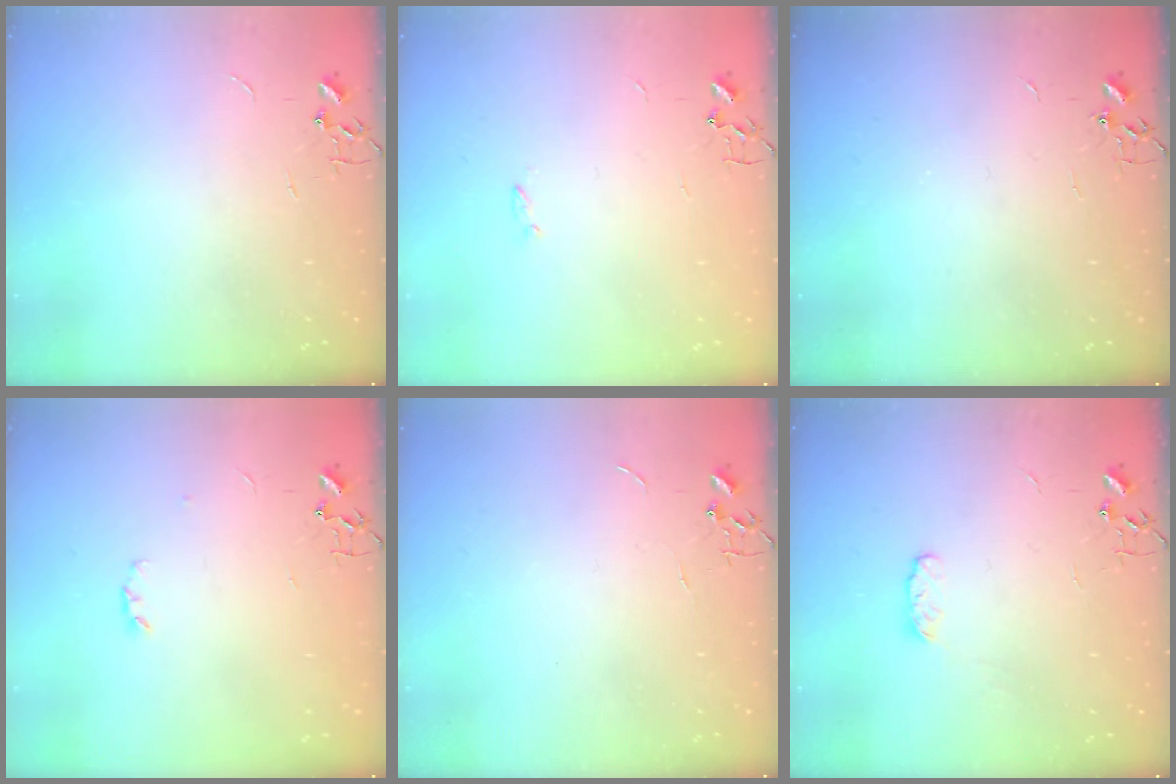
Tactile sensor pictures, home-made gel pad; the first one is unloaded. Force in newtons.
{"total": 1.2, "press": 1.1, "slide": 0.3}
{"total": 2.3, "press": 2.3, "slide": 0.4}
{"total": 3.2, "press": 3.2, "slide": 0.6}
{"total": 0.0}
{"total": 4.8, "press": 4.8, "slide": 0.7}